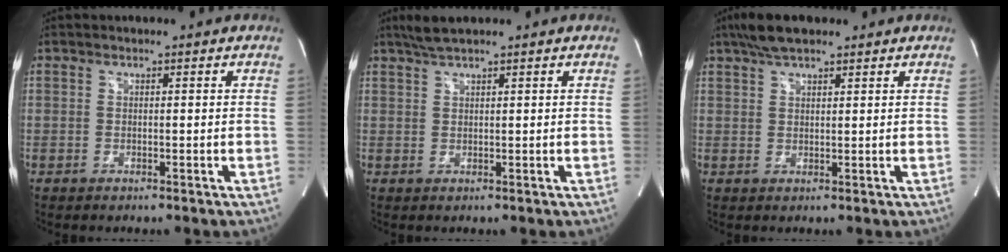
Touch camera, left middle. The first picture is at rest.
{"total": 3.0, "force": [2.5, -0.2, 1.6], "torque": [-0.039, 0.009, 0.052]}
{"total": 5.6, "force": [4.4, 1.5, 3.2], "torque": [-0.069, 0.021, 0.081]}